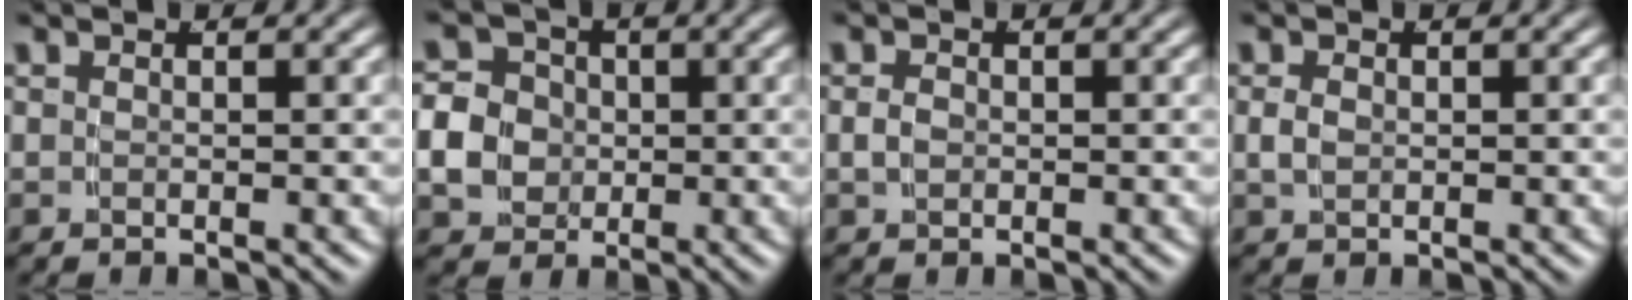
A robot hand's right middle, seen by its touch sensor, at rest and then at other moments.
{"total": 8.1, "force": [-0.4, 7.2, 3.6], "torque": [-0.072, -0.013, -0.014]}
{"total": 0.6, "force": [-0.2, 0.3, 0.5], "torque": [-0.012, 0.000, -0.004]}
{"total": 1.0, "force": [0.0, 0.6, 0.8], "torque": [-0.019, -0.001, 0.003]}